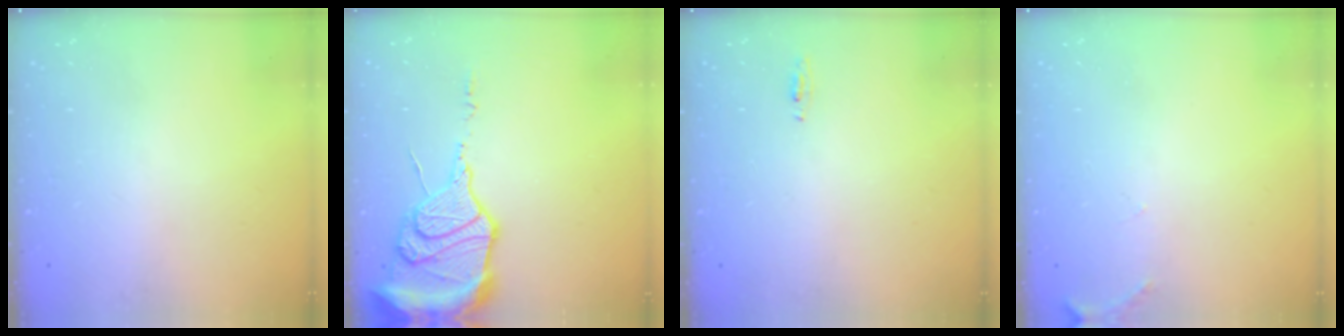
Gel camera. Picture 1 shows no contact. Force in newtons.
{"total": 18.9, "press": 18.8, "slide": 1.8}
{"total": 3.8, "press": 2.8, "slide": 2.6}
{"total": 5.6, "press": 5.4, "slide": 1.3}